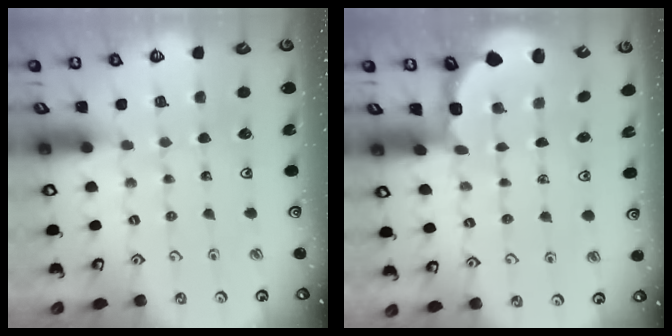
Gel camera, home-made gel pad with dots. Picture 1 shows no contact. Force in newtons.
{"total": 2.7, "press": 2.1, "slide": 1.7}